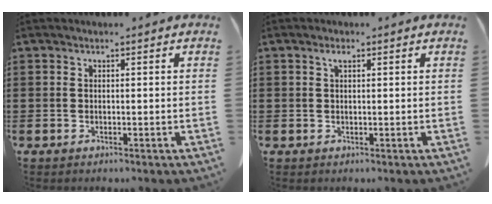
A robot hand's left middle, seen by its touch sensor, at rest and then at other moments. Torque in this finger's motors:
{"motor_torque": [1.19, 0.96, 0.00, 0.00]}